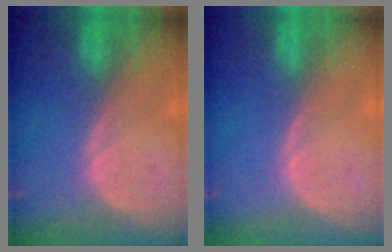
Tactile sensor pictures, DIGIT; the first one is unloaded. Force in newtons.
{"total": 0.0}